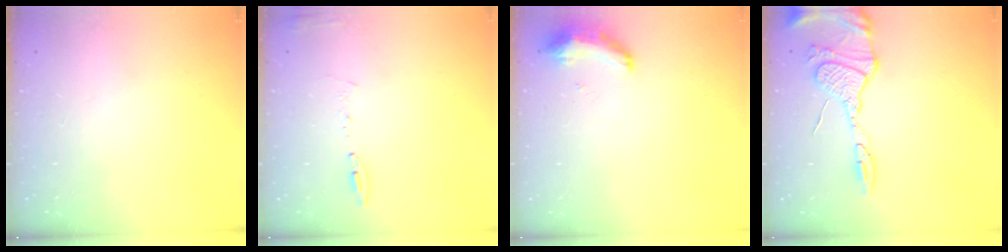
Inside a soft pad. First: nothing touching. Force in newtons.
{"total": 8.3, "press": 8.3, "slide": 0.9}
{"total": 8.8, "press": 8.7, "slide": 1.3}
{"total": 13.9, "press": 13.8, "slide": 1.3}